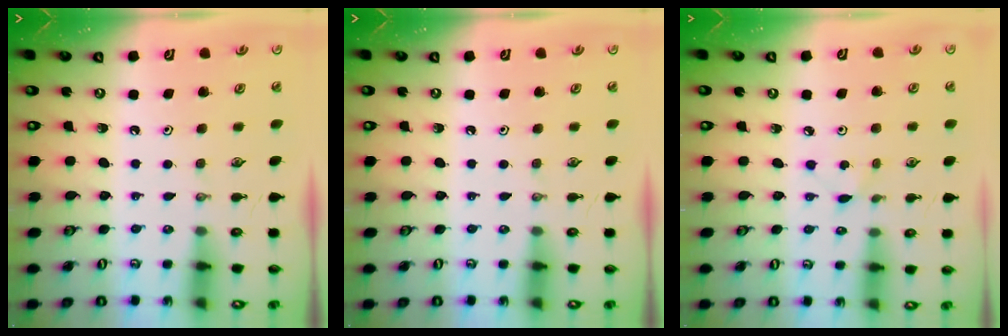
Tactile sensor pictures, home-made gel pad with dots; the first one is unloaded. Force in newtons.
{"total": 0.0}
{"total": 2.5, "press": 2.5, "slide": 0.3}